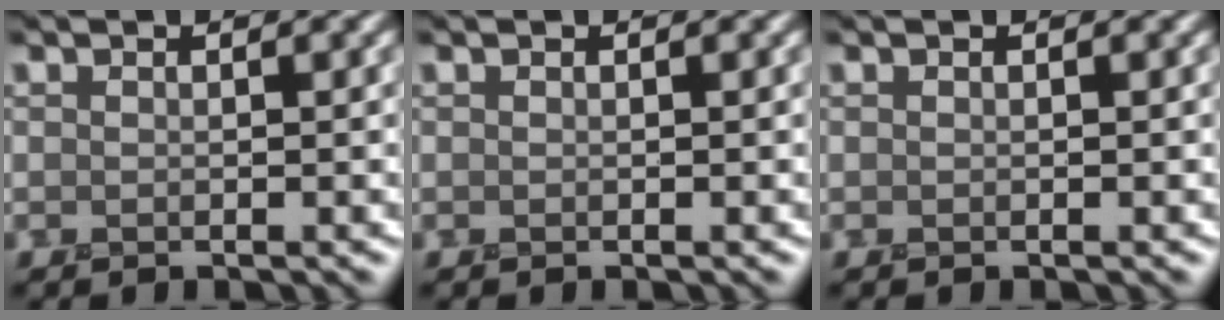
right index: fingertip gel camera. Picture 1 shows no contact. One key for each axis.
{"total": 0.0}
{"total": 0.0}